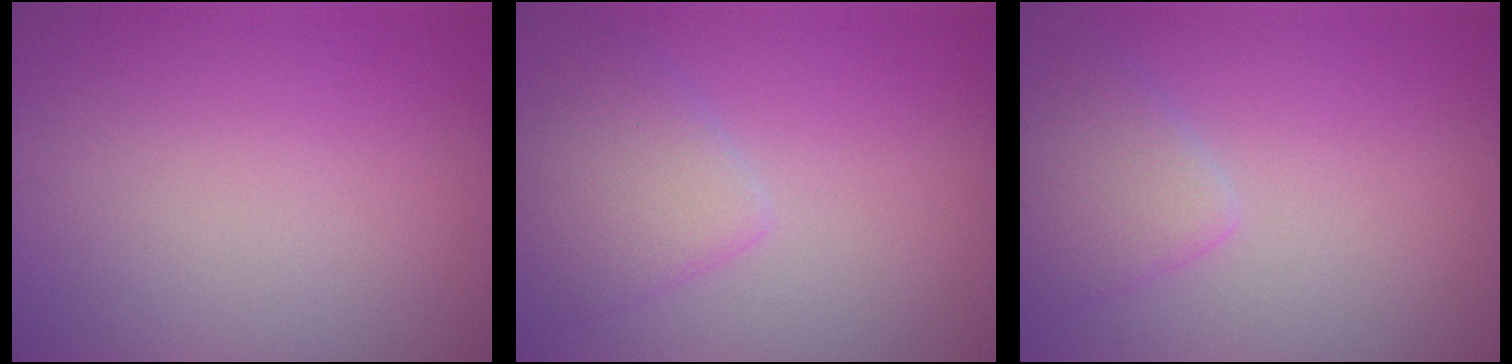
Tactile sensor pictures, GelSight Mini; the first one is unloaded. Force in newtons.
{"total": 3.4, "press": 3.4, "slide": 0.3}
{"total": 2.7, "press": 2.7, "slide": 0.3}